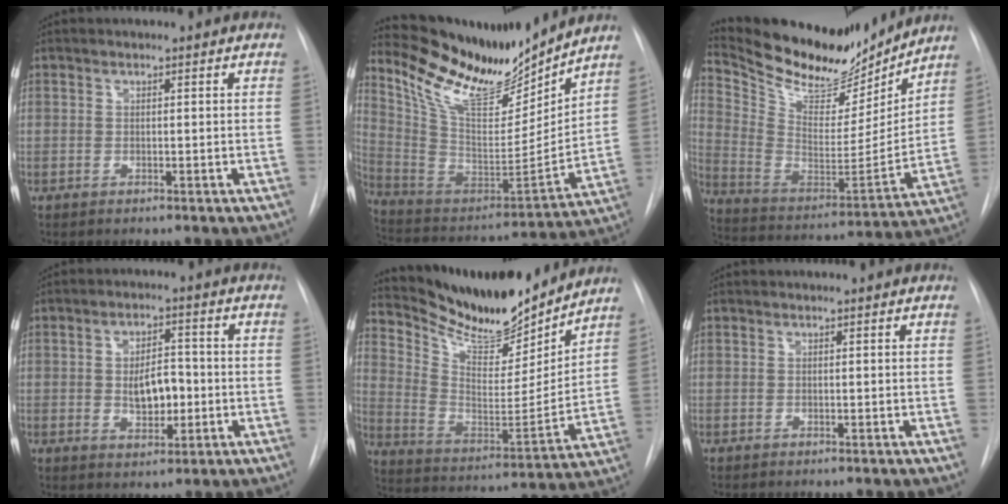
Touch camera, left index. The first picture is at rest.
{"total": 18.8, "force": [16.9, 3.3, 7.7], "torque": [-0.151, -0.040, 0.296]}
{"total": 20.4, "force": [18.7, 5.3, 6.2], "torque": [-0.121, -0.031, 0.305]}
{"total": 6.2, "force": [-0.7, 3.3, 5.2], "torque": [-0.085, 0.005, -0.005]}
{"total": 18.1, "force": [16.7, 3.6, 6.0], "torque": [-0.118, -0.032, 0.280]}
{"total": 0.0}